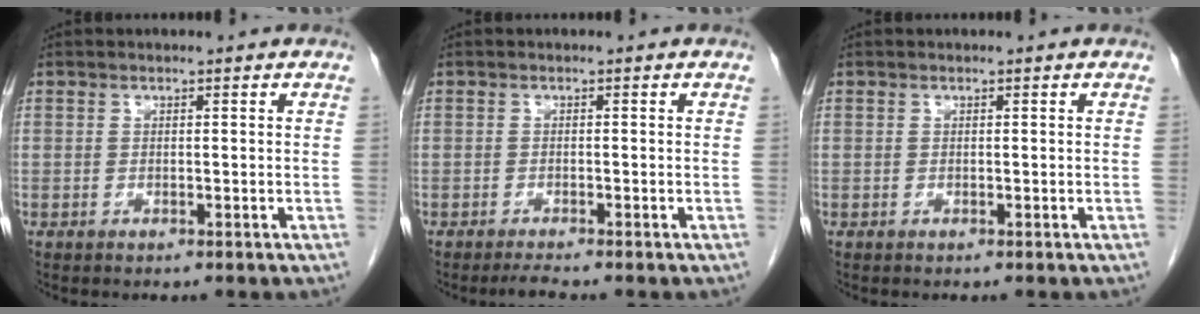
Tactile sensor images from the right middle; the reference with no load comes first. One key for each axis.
{"total": 1.5, "fx": -1.3, "fy": -0.4, "fz": 0.6, "tx": -0.020, "ty": -0.008, "tz": -0.023}
{"total": 0.0}